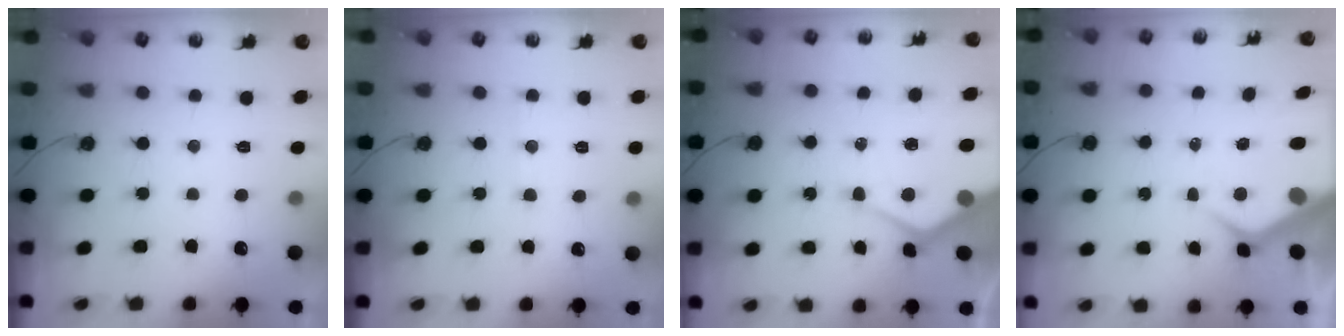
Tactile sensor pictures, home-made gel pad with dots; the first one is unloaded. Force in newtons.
{"total": 4.4, "press": 4.3, "slide": 0.6}
{"total": 15.3, "press": 15.3, "slide": 1.5}
{"total": 10.7, "press": 10.6, "slide": 1.4}